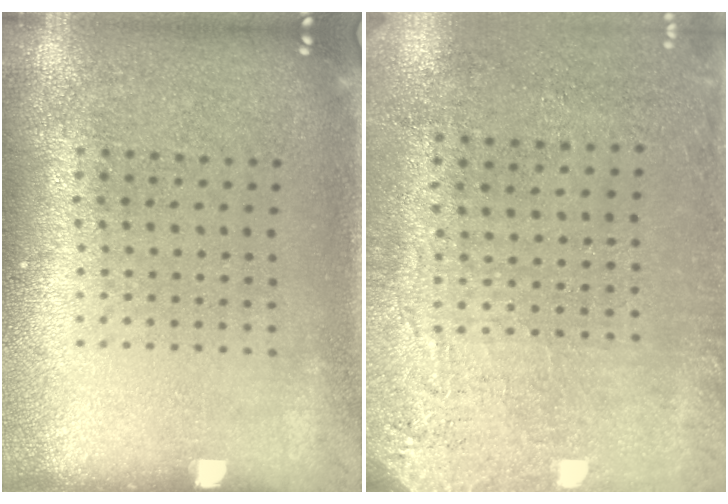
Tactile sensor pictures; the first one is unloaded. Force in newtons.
{"total": 2.8, "press": 2.4, "slide": 1.6}